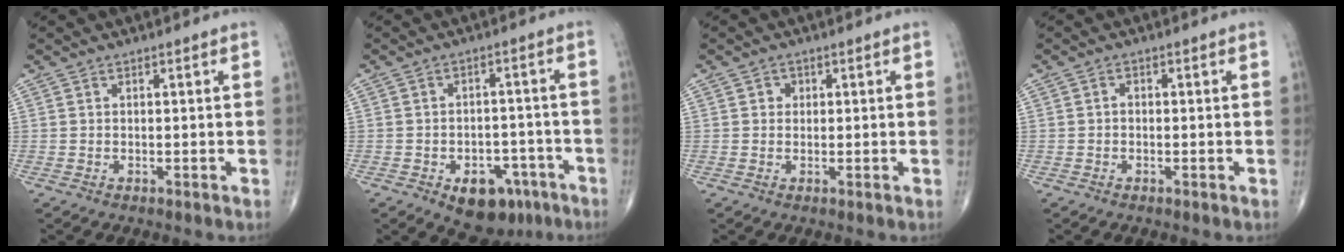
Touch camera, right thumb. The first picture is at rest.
{"total": 10.4, "force": [-5.6, 6.5, 5.9], "torque": [-0.045, 0.034, -0.070]}
{"total": 1.5, "force": [0.3, 1.4, 0.5], "torque": [0.002, 0.002, 0.001]}
{"total": 1.0, "force": [-0.2, 0.7, 0.6], "torque": [-0.001, 0.003, -0.009]}